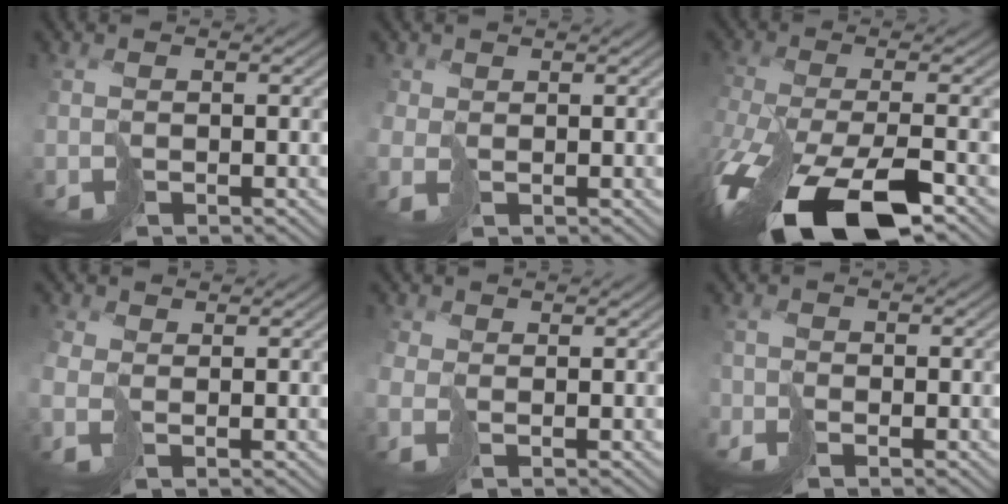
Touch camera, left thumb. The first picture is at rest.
{"total": 1.8, "force": [0.0, 1.4, 1.1], "torque": [-0.043, -0.008, 0.001]}
{"total": 15.5, "force": [-8.7, 6.1, 11.3], "torque": [-0.275, -0.053, -0.140]}
{"total": 2.7, "force": [0.4, 1.8, 2.0], "torque": [-0.069, -0.001, 0.004]}
{"total": 2.1, "force": [0.0, 1.3, 1.6], "torque": [-0.056, -0.001, -0.004]}
{"total": 2.0, "force": [-1.4, 1.3, 0.6], "torque": [-0.009, -0.008, -0.033]}